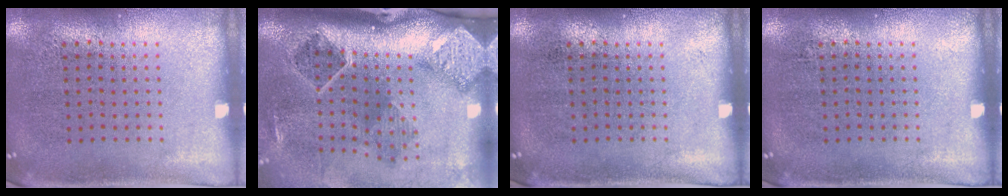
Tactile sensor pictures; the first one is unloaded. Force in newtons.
{"total": 2.9, "press": 1.9, "slide": 2.2}
{"total": 0.0}
{"total": 0.0}